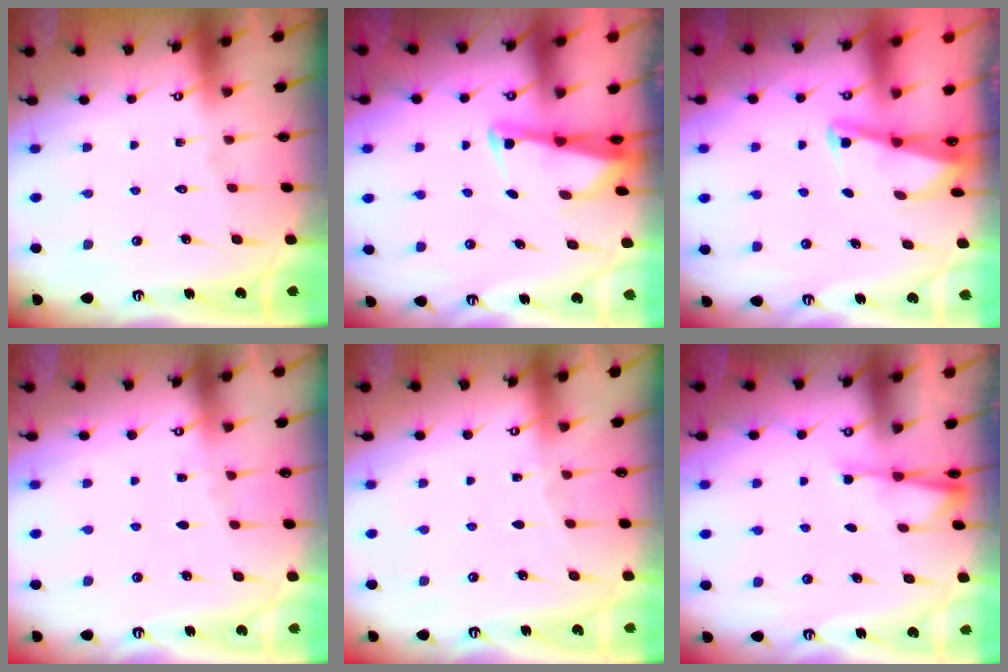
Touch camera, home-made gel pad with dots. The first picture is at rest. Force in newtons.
{"total": 2.4, "press": 2.4, "slide": 0.5}
{"total": 2.0, "press": 2.0, "slide": 0.3}
{"total": 2.1, "press": 2.1, "slide": 0.3}
{"total": 2.7, "press": 2.6, "slide": 0.3}
{"total": 2.2, "press": 2.2, "slide": 0.5}